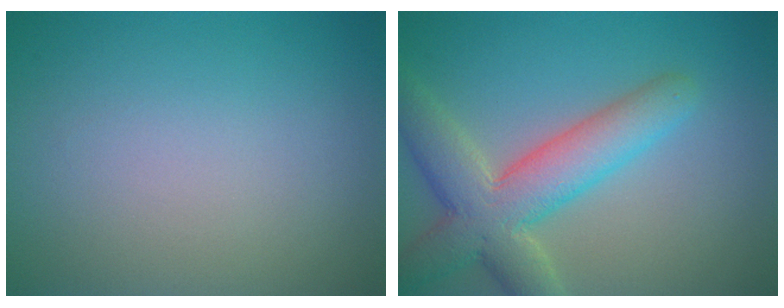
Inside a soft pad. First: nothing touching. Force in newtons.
{"total": 7.2, "press": 7.2, "slide": 0.7}